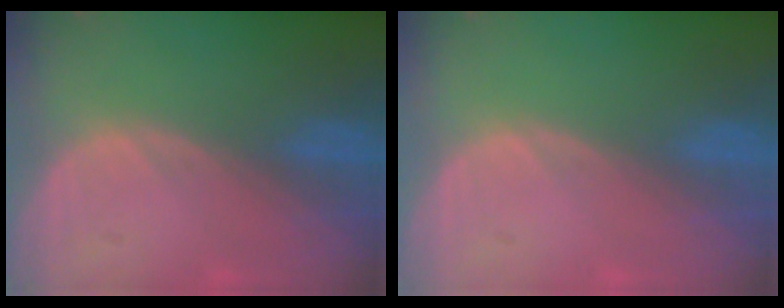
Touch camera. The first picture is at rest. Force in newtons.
{"total": 0.0}